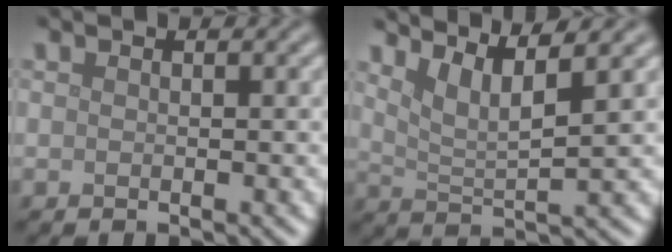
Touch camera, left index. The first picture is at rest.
{"total": 4.2, "force": [2.9, 0.8, 3.0], "torque": [-0.051, 0.004, 0.056]}